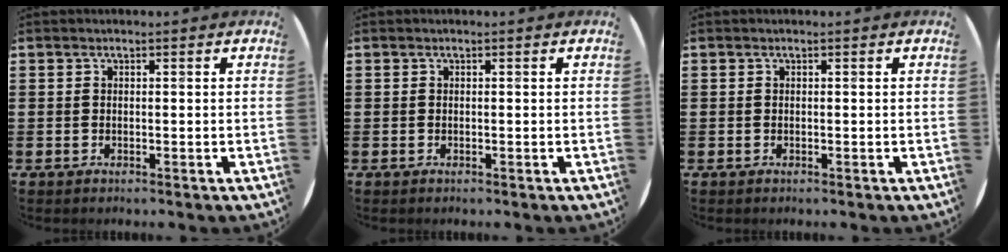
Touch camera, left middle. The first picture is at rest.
{"total": 0.0}
{"total": 0.0}